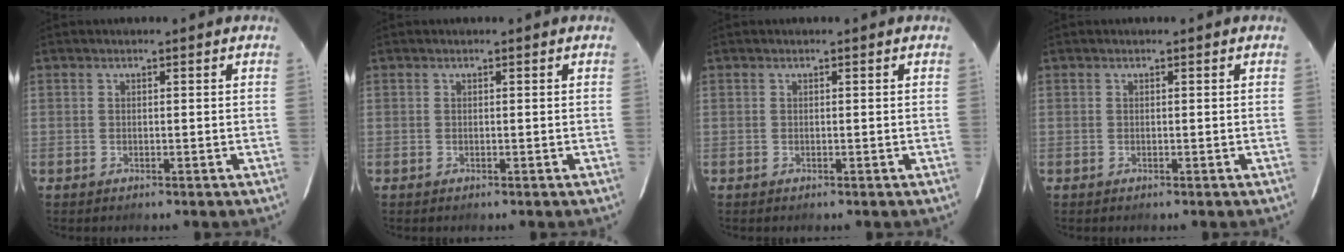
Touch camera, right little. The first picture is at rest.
{"total": 0.0}
{"total": 0.0}
{"total": 0.0}